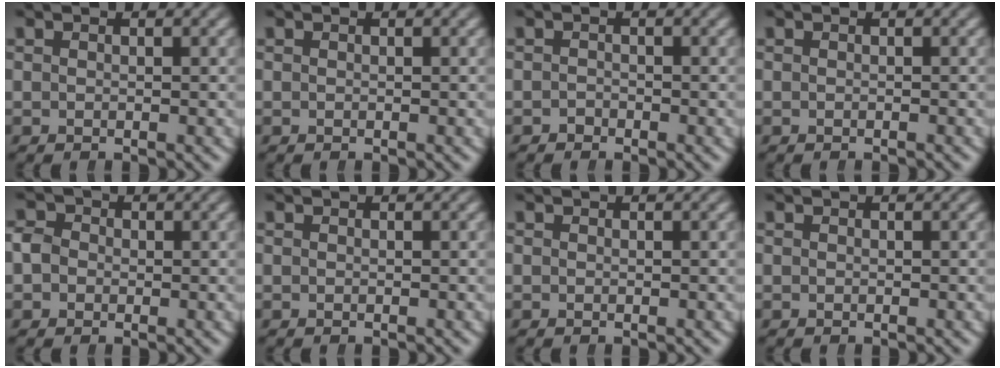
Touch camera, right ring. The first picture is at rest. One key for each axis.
{"total": 0.0}
{"total": 0.9, "fx": -0.8, "fy": -0.1, "fz": -0.5, "tx": 0.006, "ty": -0.009, "tz": -0.010}
{"total": 0.5, "fx": -0.5, "fy": 0.0, "fz": 0.1, "tx": 0.002, "ty": 0.003, "tz": -0.008}
{"total": 2.0, "fx": -0.1, "fy": 1.8, "fz": 0.7, "tx": -0.022, "ty": -0.006, "tz": -0.003}
{"total": 0.0}
{"total": 0.0}
{"total": 0.0}